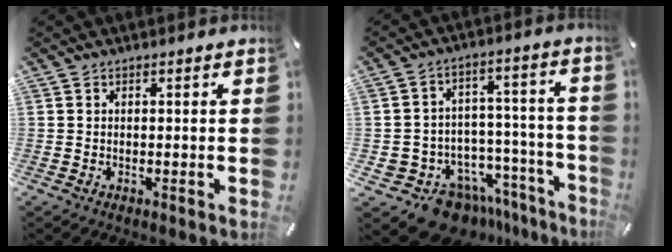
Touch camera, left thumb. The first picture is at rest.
{"total": 13.9, "force": [-9.7, 8.8, 4.7], "torque": [-0.064, 0.056, -0.153]}